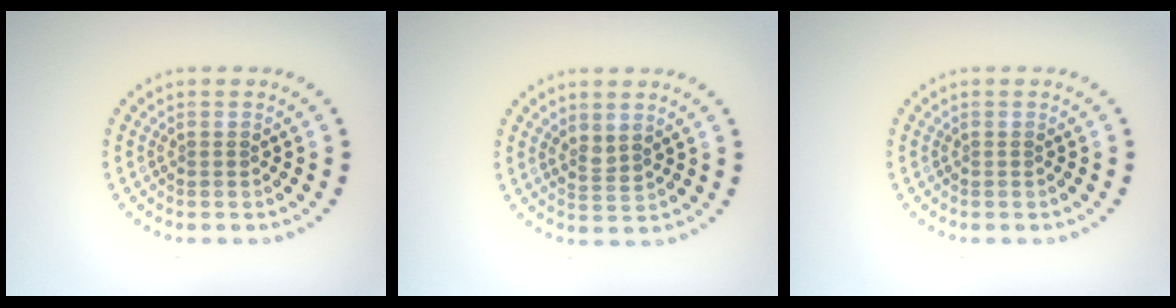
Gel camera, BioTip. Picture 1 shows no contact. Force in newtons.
{"total": 1.5, "press": 1.2, "slide": 0.9}
{"total": 0.0}